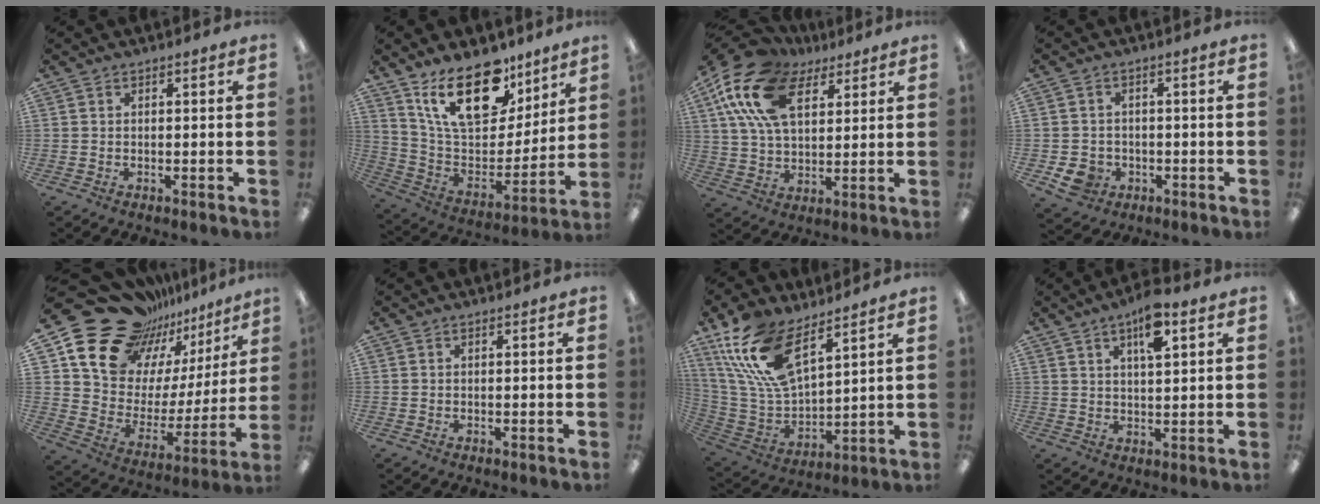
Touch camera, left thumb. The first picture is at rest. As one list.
[{"total": 21.9, "force": [13.7, 11.2, 13.0], "torque": [-0.227, -0.078, 0.245]}, {"total": 19.6, "force": [9.9, 11.0, 12.8], "torque": [-0.274, -0.024, 0.174]}, {"total": 5.6, "force": [-2.1, 4.7, 2.1], "torque": [-0.045, 0.008, -0.039]}, {"total": 22.1, "force": [17.5, 12.5, 5.4], "torque": [-0.108, -0.135, 0.336]}, {"total": 0.0}, {"total": 19.4, "force": [11.3, 9.2, 12.9], "torque": [-0.294, -0.044, 0.205]}, {"total": 7.9, "force": [4.6, 2.6, 5.9], "torque": [-0.093, -0.010, 0.073]}]